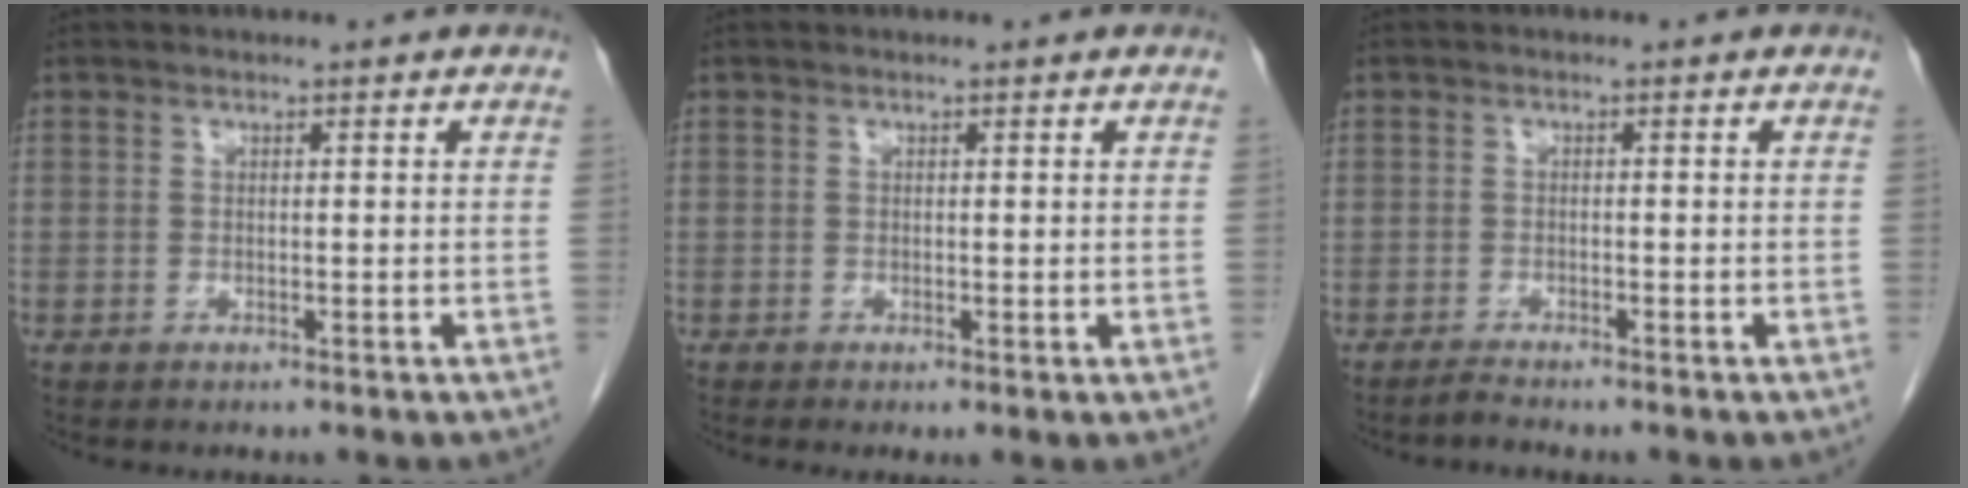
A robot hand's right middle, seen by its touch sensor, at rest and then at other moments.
{"total": 0.8, "force": [-0.1, 0.2, 0.8], "torque": [-0.017, -0.003, 0.001]}
{"total": 1.2, "force": [-1.2, -0.2, 0.2], "torque": [-0.009, -0.005, -0.023]}